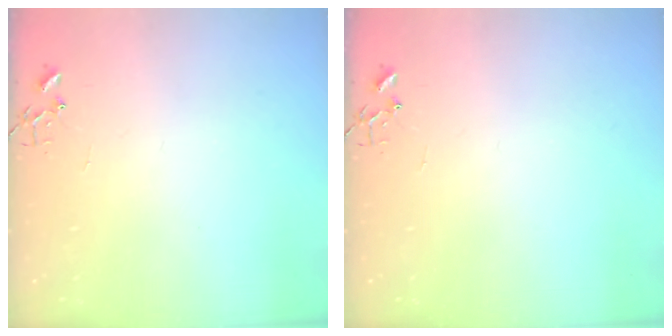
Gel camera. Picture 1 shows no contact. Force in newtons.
{"total": 0.0}